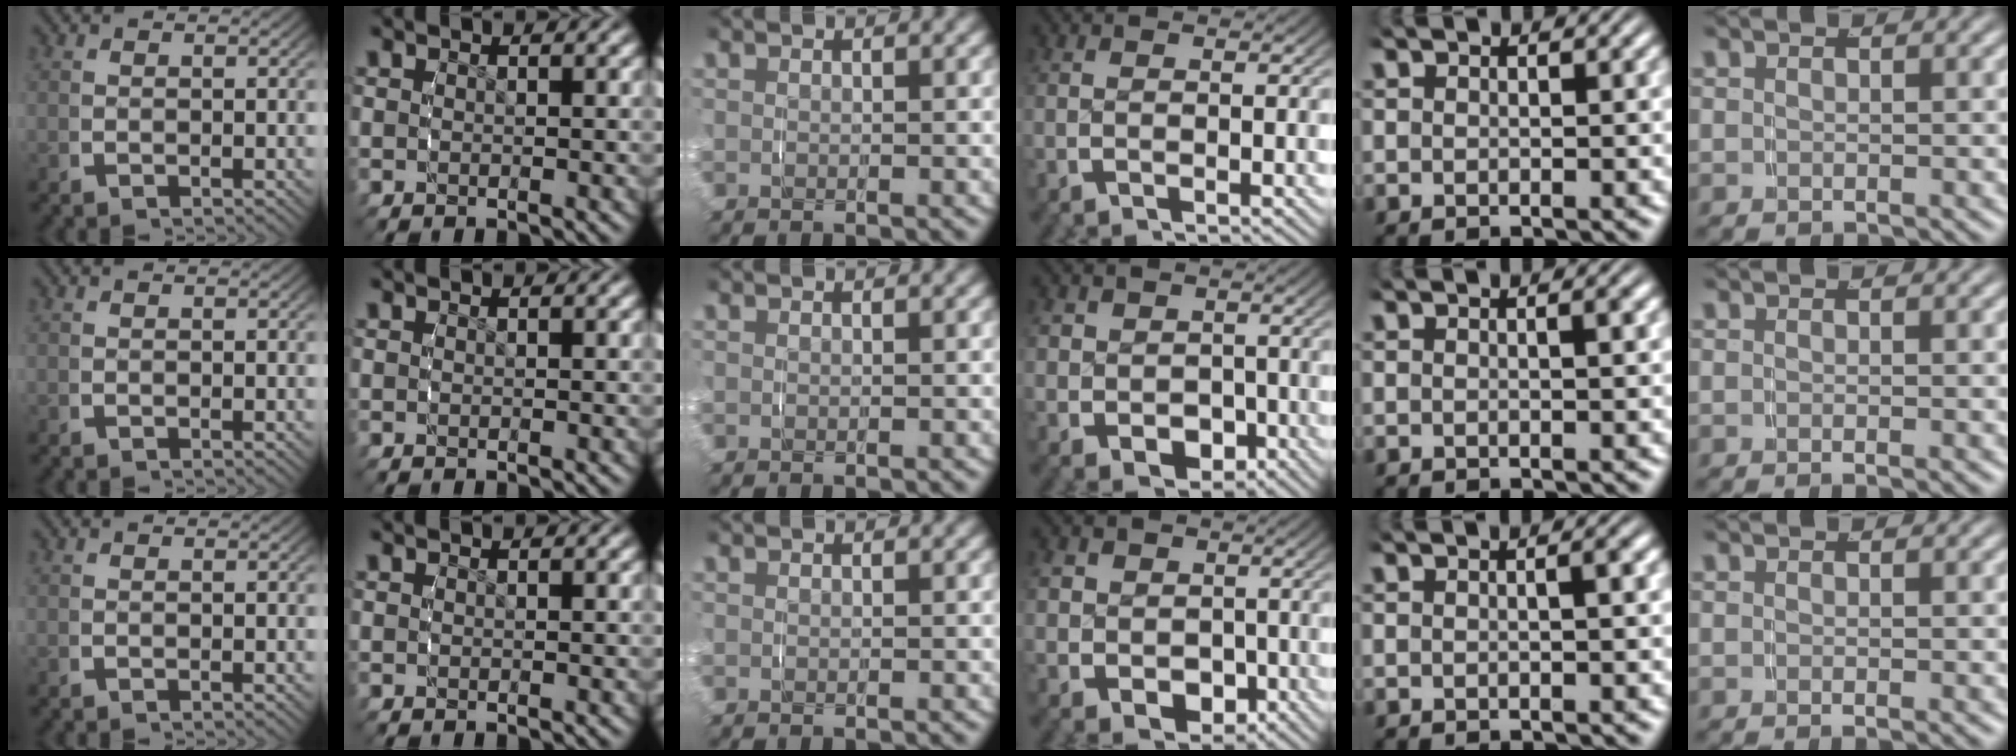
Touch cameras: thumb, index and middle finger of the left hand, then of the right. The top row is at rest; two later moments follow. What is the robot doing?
{"motion": "grasp_and_lifting", "object": "paper towel"}